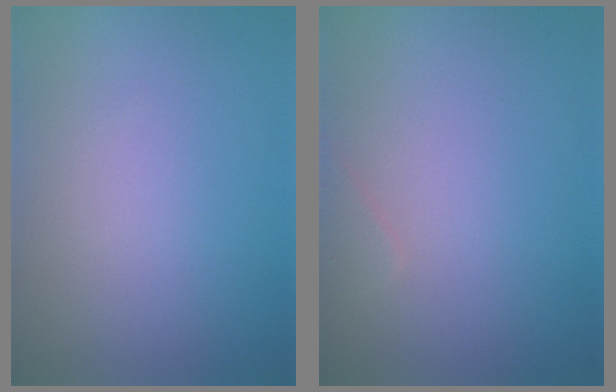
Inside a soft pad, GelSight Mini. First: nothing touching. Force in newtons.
{"total": 0.8, "press": 0.8, "slide": 0.0}